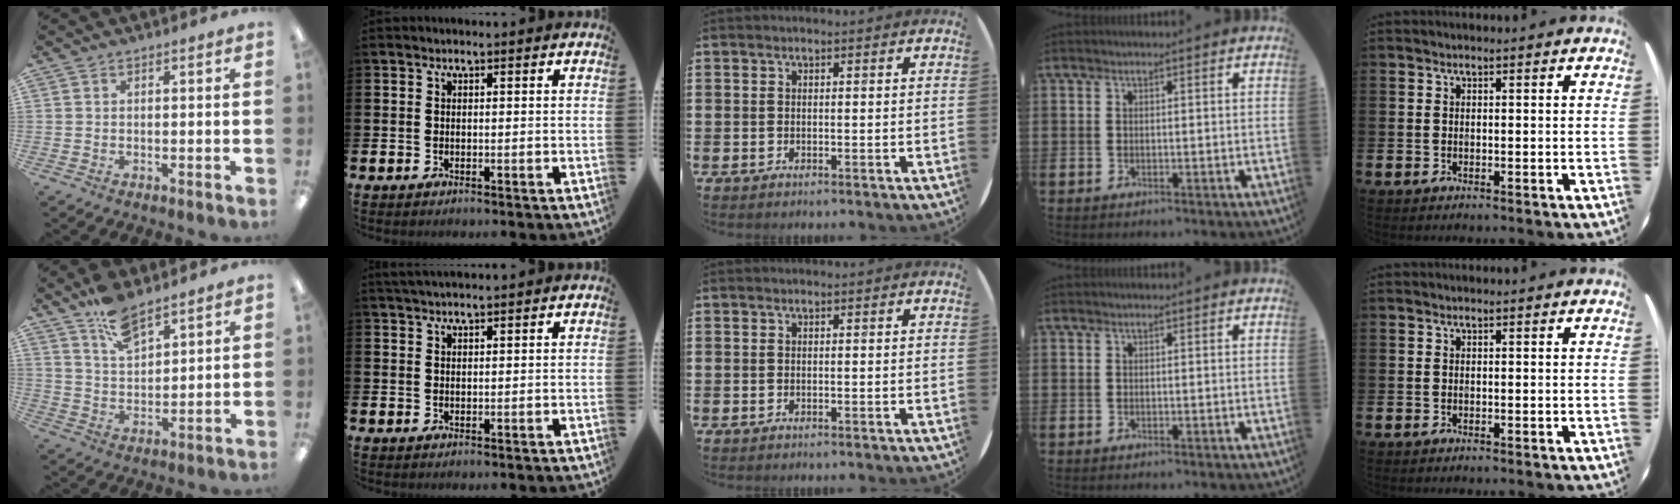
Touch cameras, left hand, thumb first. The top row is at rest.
{"thumb": {"total": 9.6, "force": [7.4, 3.8, 4.9], "torque": [-0.091, -0.036, 0.135]}, "index": {"total": 1.9, "force": [1.8, 0.2, 0.5], "torque": [-0.013, 0.001, 0.034]}}